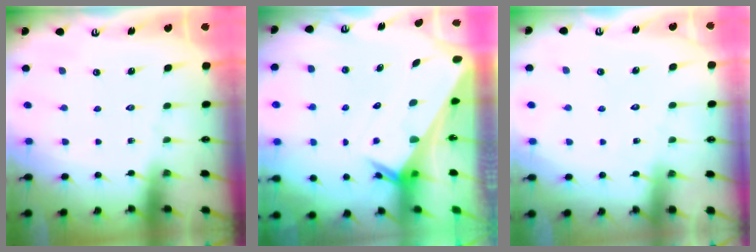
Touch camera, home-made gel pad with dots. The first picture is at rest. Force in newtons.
{"total": 3.6, "press": 3.6, "slide": 0.3}
{"total": 4.7, "press": 4.6, "slide": 0.5}